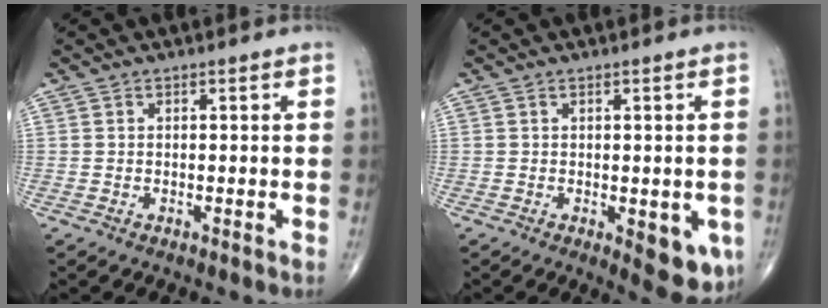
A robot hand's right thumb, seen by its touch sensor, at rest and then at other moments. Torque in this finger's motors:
{"motor_torque": [1.19, 1.51, 0.01, -0.17, 0.17]}